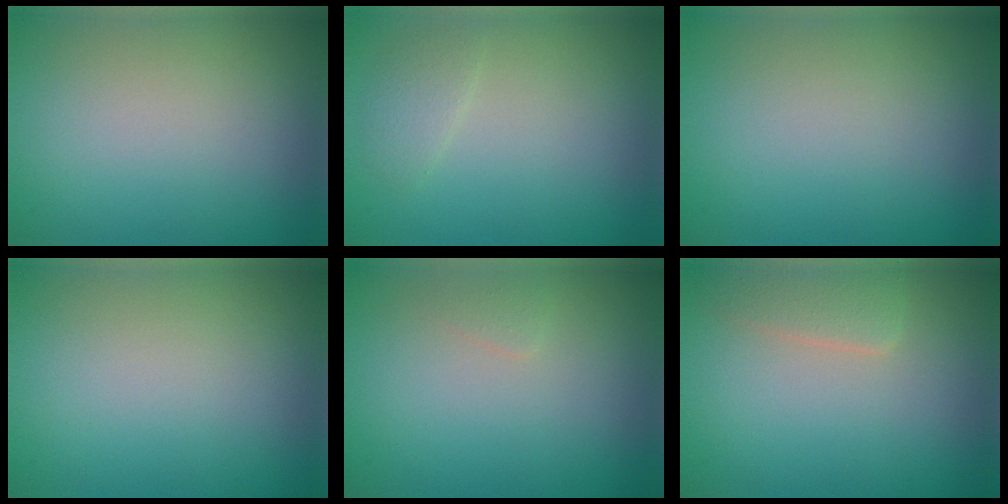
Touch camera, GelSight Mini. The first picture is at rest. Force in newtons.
{"total": 1.3, "press": 1.3, "slide": 0.1}
{"total": 0.0}
{"total": 0.0}
{"total": 0.6, "press": 0.6, "slide": 0.1}
{"total": 2.2, "press": 2.2, "slide": 0.1}